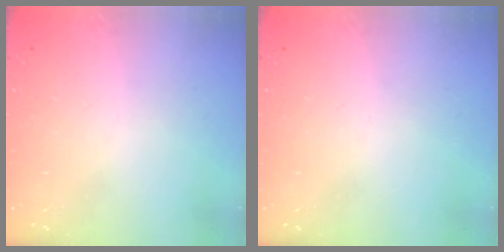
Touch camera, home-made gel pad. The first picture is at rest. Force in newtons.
{"total": 0.0}